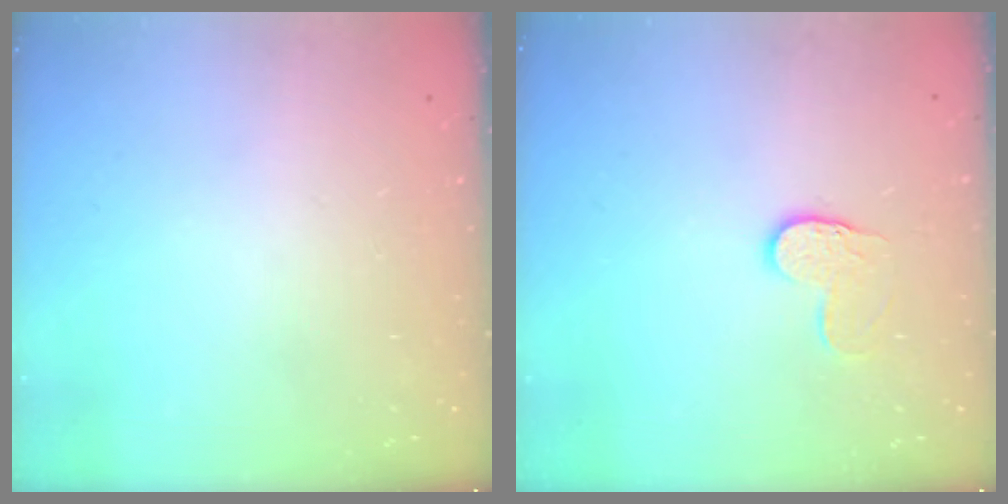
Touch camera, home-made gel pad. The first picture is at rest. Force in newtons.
{"total": 6.2, "press": 6.2, "slide": 0.4}